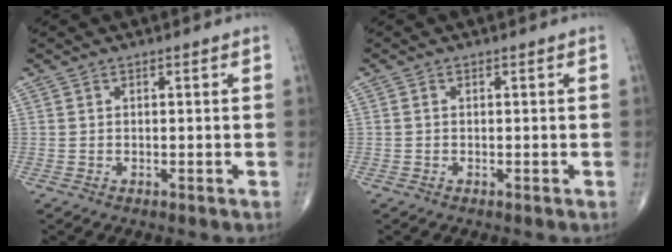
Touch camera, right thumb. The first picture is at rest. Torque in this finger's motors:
{"motor_torque": [-0.28, 0.02, -0.22, -0.13, 0.02]}